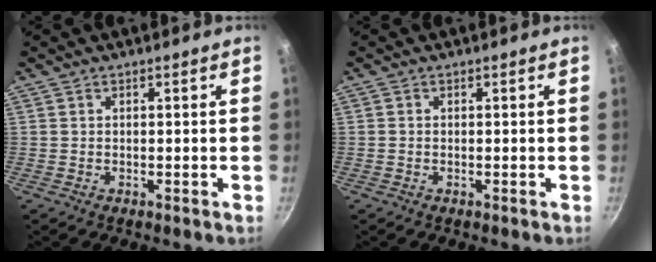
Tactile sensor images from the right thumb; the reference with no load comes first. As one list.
[{"total": 0.0}]